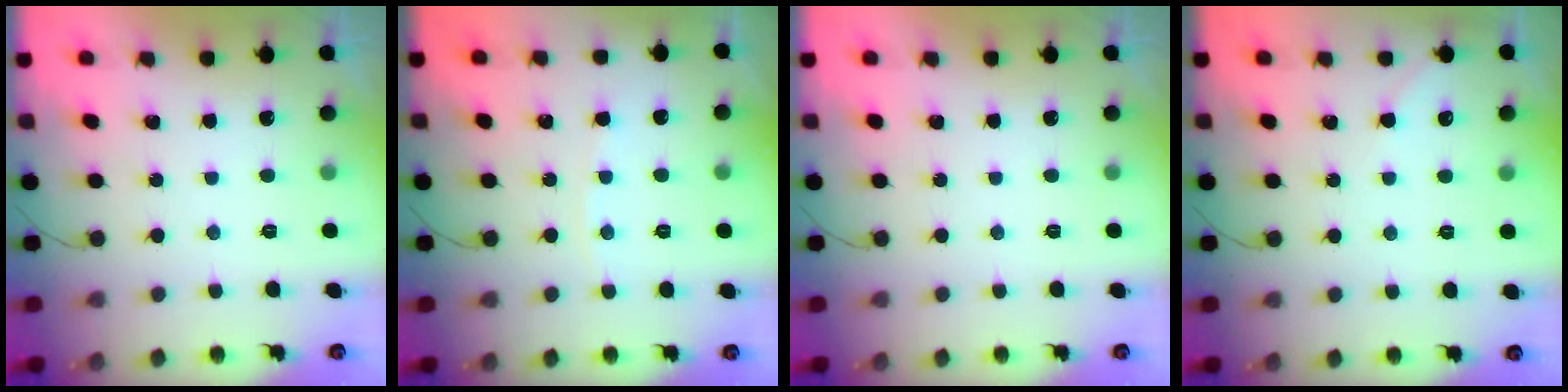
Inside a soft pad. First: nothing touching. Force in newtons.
{"total": 2.0, "press": 2.0, "slide": 0.4}
{"total": 0.0}
{"total": 2.2, "press": 2.1, "slide": 0.3}